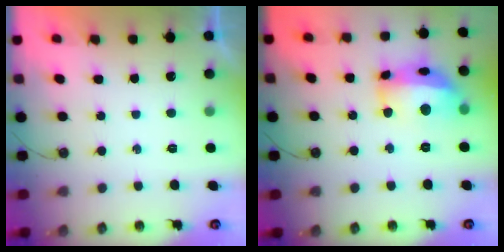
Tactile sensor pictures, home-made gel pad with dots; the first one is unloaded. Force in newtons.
{"total": 17.0, "press": 16.9, "slide": 1.9}